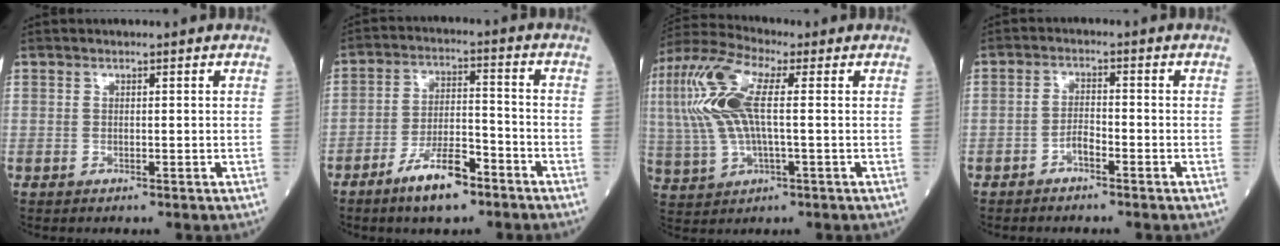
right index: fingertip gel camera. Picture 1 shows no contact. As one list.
[{"total": 8.8, "force": [-5.9, 2.4, 6.1], "torque": [-0.117, 0.000, -0.104]}, {"total": 12.4, "force": [1.7, 3.5, 11.8], "torque": [-0.282, 0.023, 0.031]}, {"total": 2.2, "force": [-1.5, 0.5, 1.4], "torque": [-0.026, 0.004, -0.029]}]